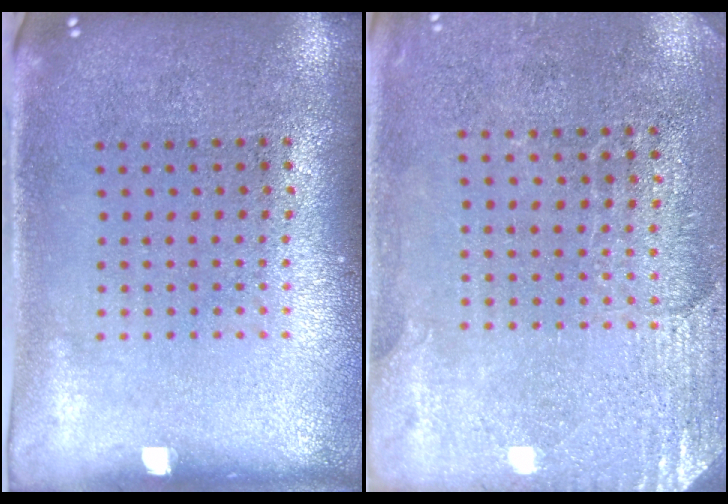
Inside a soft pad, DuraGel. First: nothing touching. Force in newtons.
{"total": 2.6, "press": 2.4, "slide": 1.1}